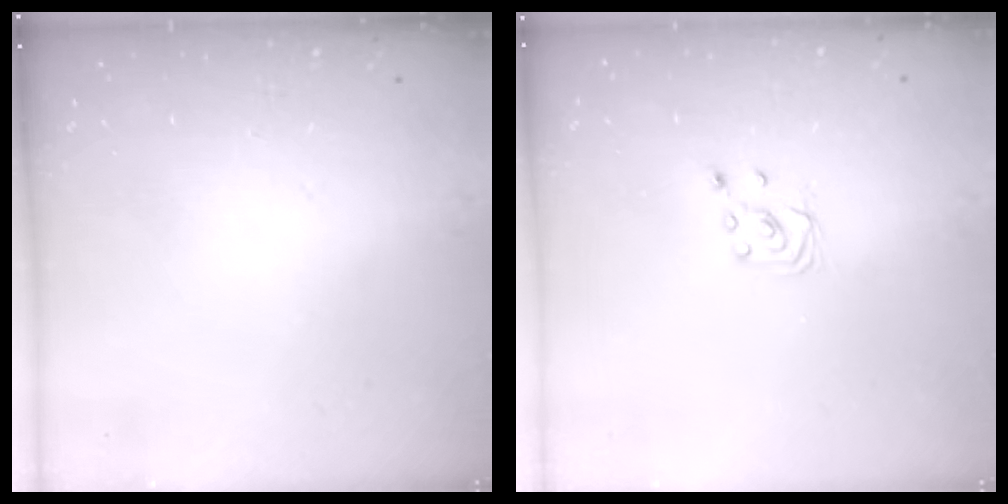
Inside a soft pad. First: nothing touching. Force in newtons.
{"total": 3.1, "press": 3.1, "slide": 0.2}